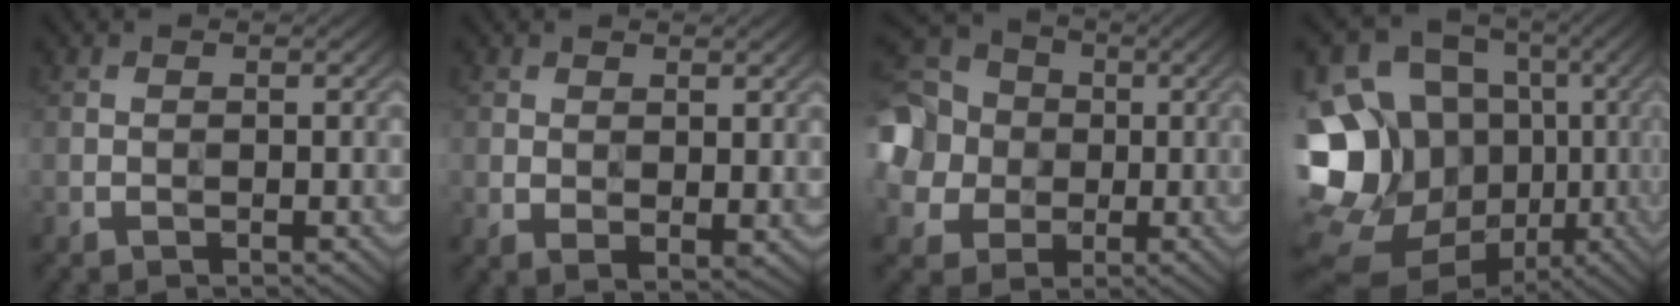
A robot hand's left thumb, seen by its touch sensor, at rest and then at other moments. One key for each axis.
{"total": 2.9, "fx": 1.0, "fy": 1.5, "fz": 2.3, "tx": -0.043, "ty": -0.011, "tz": 0.023}
{"total": 13.2, "fx": 0.1, "fy": 11.8, "fz": 6.0, "tx": -0.212, "ty": 0.003, "tz": -0.022}
{"total": 19.5, "fx": -3.9, "fy": 16.8, "fz": 9.1, "tx": -0.232, "ty": 0.004, "tz": -0.073}